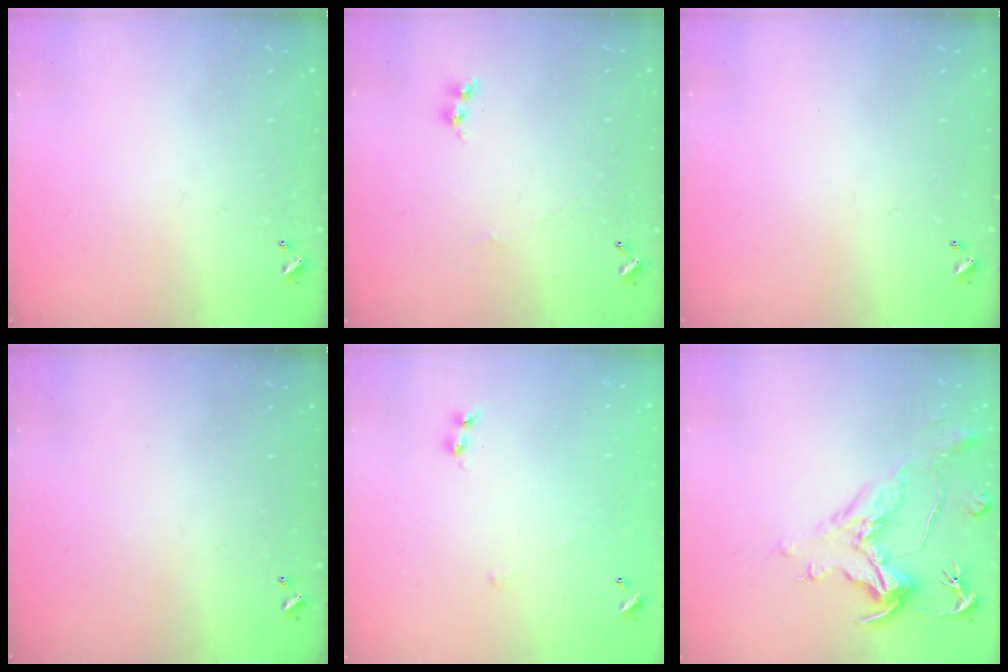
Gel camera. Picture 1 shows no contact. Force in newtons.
{"total": 1.6, "press": 1.5, "slide": 0.4}
{"total": 0.0}
{"total": 0.0}
{"total": 6.1, "press": 6.1, "slide": 0.8}
{"total": 1.8, "press": 0.8, "slide": 1.5}